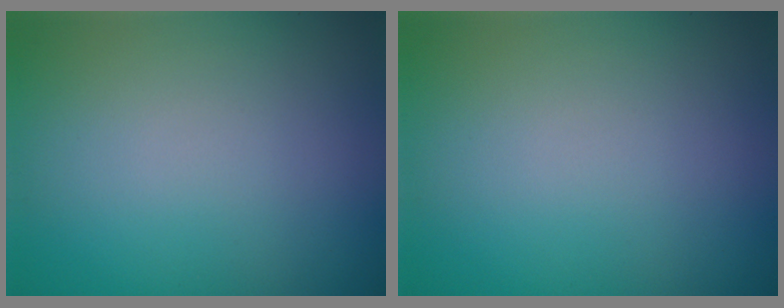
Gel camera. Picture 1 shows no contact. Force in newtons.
{"total": 0.0}